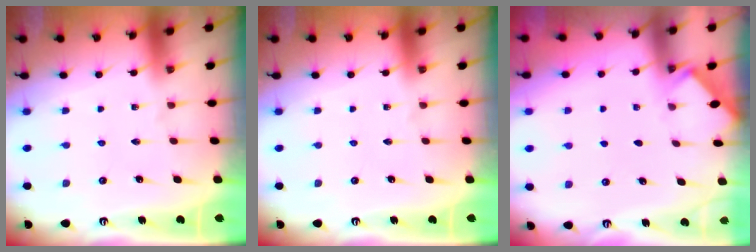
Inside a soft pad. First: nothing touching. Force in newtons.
{"total": 0.0}
{"total": 1.7, "press": 1.6, "slide": 0.2}